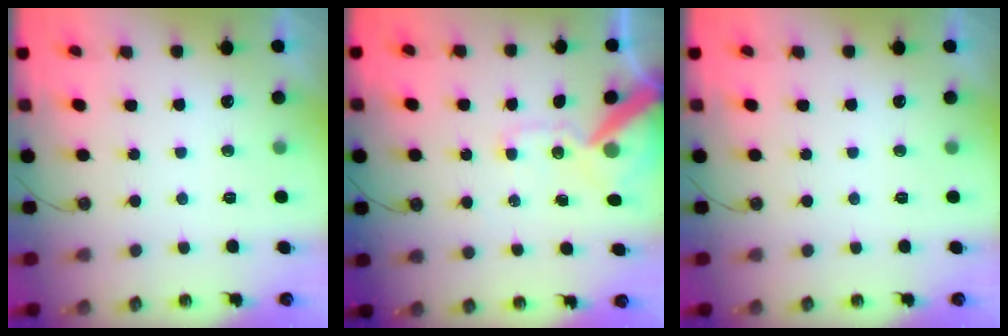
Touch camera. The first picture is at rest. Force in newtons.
{"total": 13.6, "press": 13.5, "slide": 1.9}
{"total": 0.0}